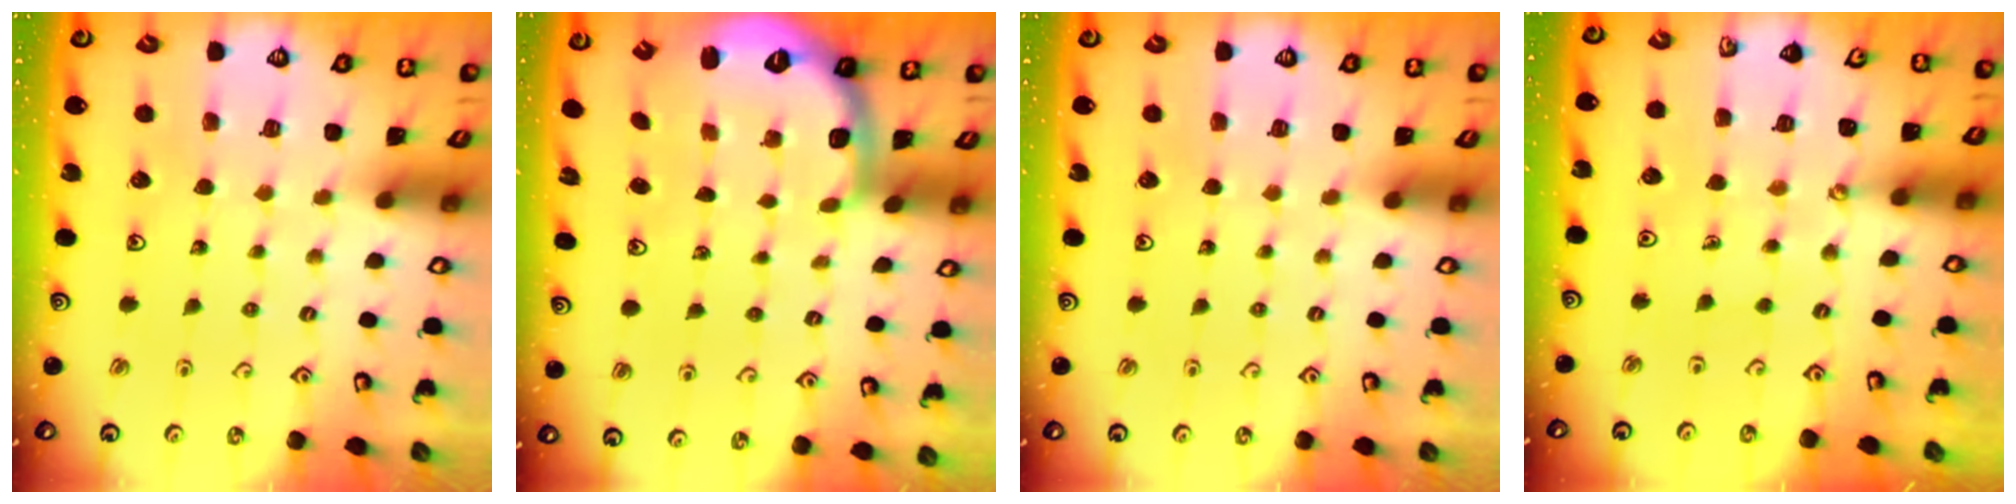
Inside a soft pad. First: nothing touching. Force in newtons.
{"total": 2.5, "press": 2.0, "slide": 1.6}
{"total": 0.0}
{"total": 1.7, "press": 1.7, "slide": 0.1}